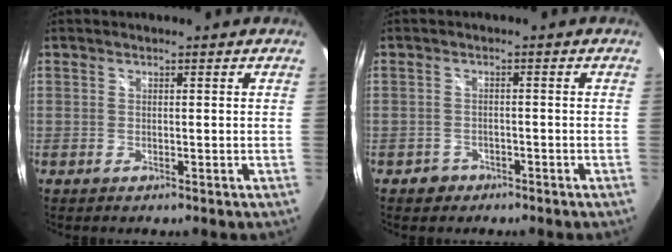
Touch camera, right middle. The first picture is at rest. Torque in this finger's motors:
{"motor_torque": [0.58, -0.43, -0.07, 0.00]}